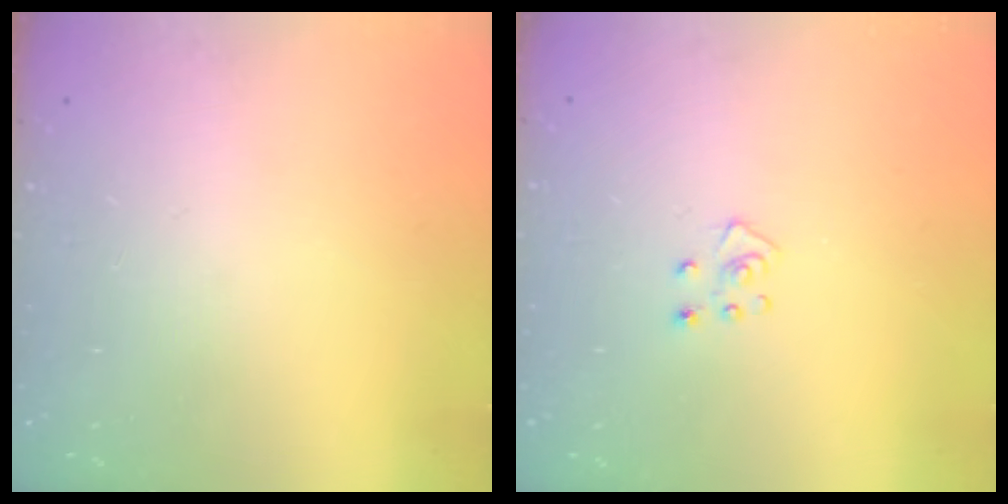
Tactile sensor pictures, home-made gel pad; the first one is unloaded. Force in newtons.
{"total": 4.2, "press": 4.1, "slide": 0.3}